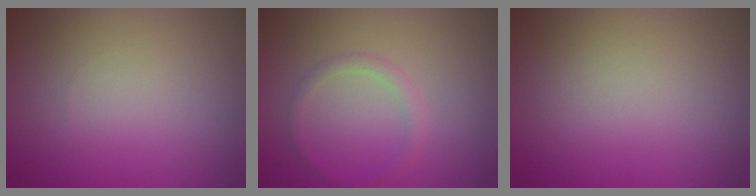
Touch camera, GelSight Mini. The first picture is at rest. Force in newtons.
{"total": 1.4, "press": 1.4, "slide": 0.1}
{"total": 0.0}